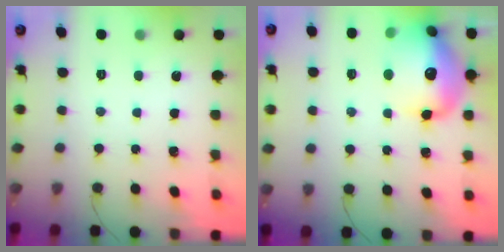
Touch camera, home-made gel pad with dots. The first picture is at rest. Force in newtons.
{"total": 18.7, "press": 18.5, "slide": 2.3}